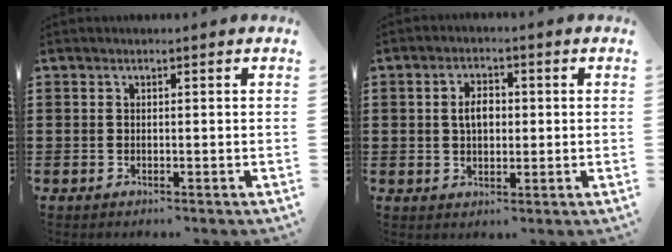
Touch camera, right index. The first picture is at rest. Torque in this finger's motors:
{"motor_torque": [0.17, 0.05, 0.13, 0.07]}